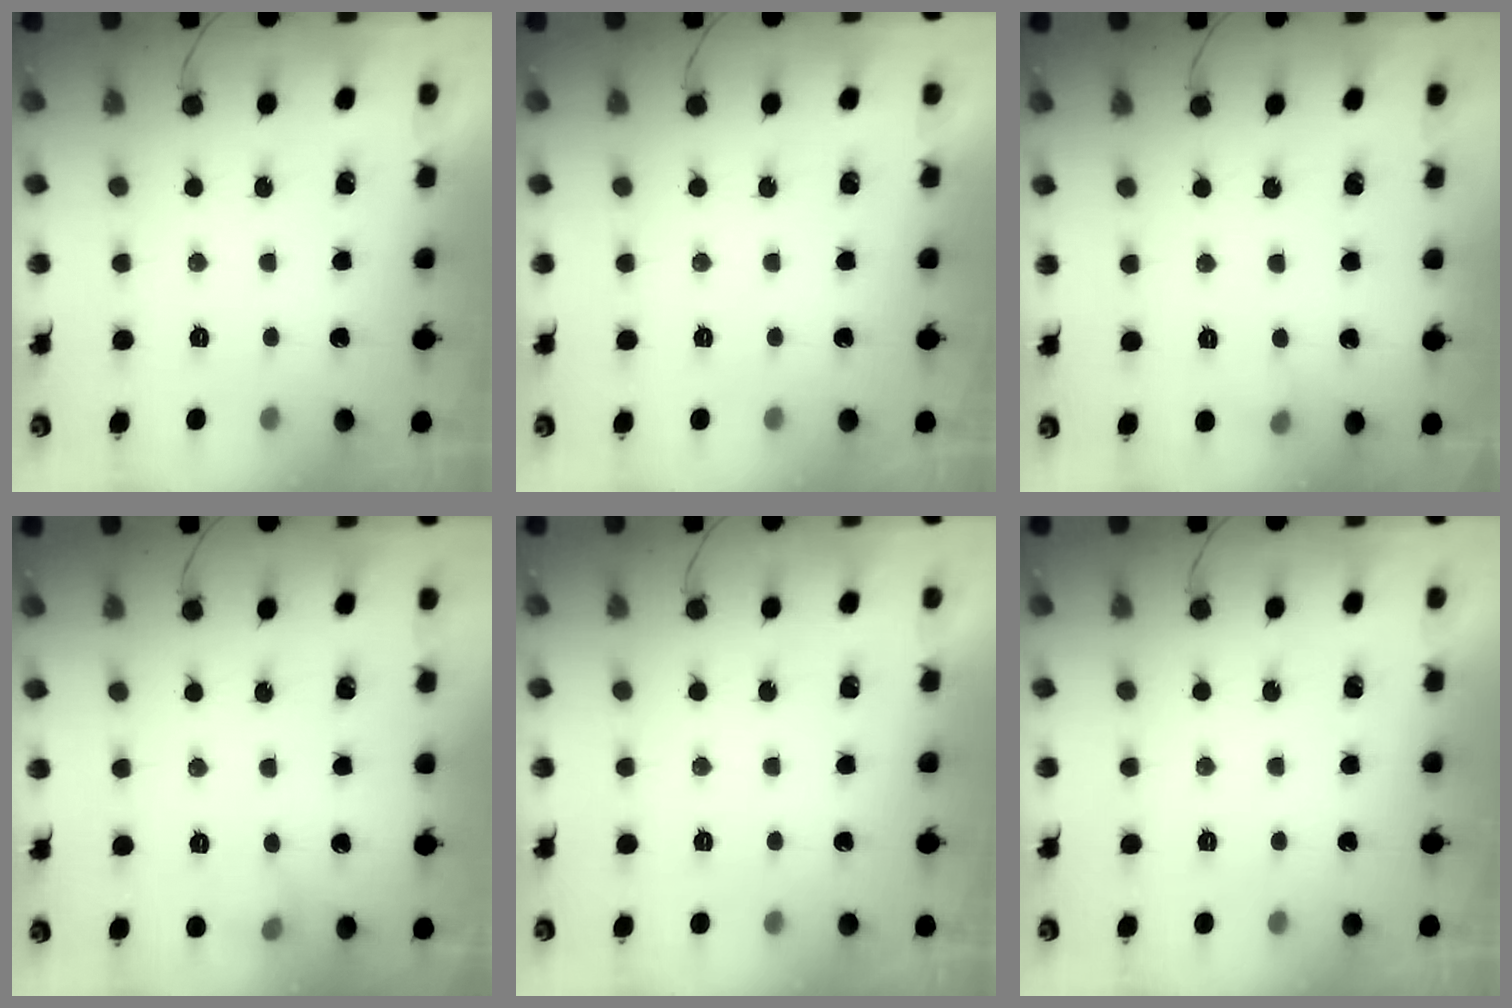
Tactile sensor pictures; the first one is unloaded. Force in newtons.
{"total": 0.0}
{"total": 4.0, "press": 3.8, "slide": 1.0}
{"total": 6.0, "press": 5.9, "slide": 1.4}
{"total": 0.0}
{"total": 0.0}